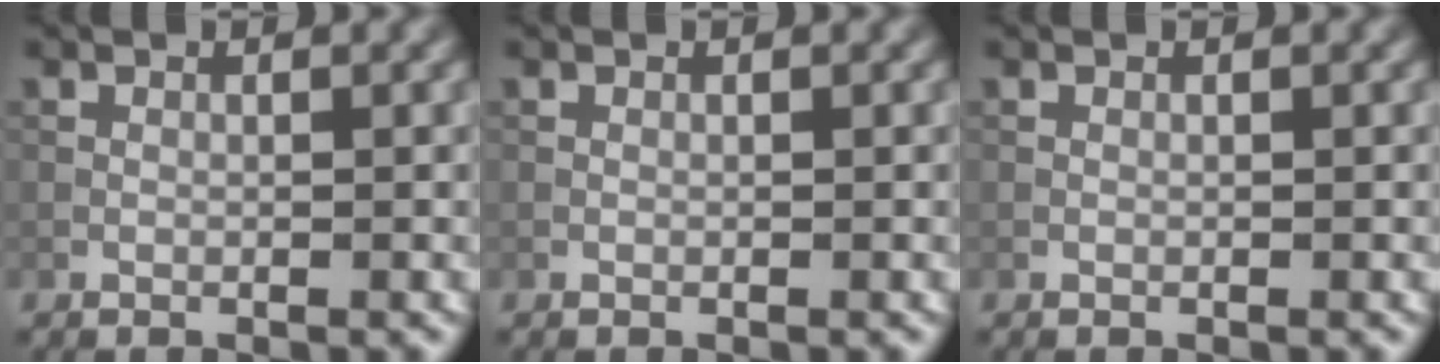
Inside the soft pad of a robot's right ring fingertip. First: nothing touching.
{"total": 0.0}
{"total": 0.0}